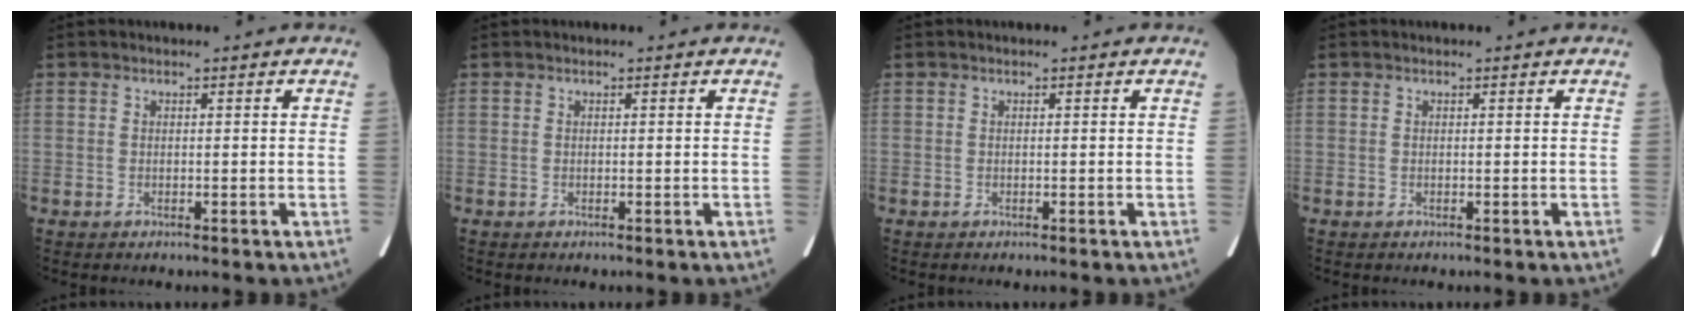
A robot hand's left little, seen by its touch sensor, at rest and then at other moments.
{"total": 0.0}
{"total": 0.0}
{"total": 0.0}